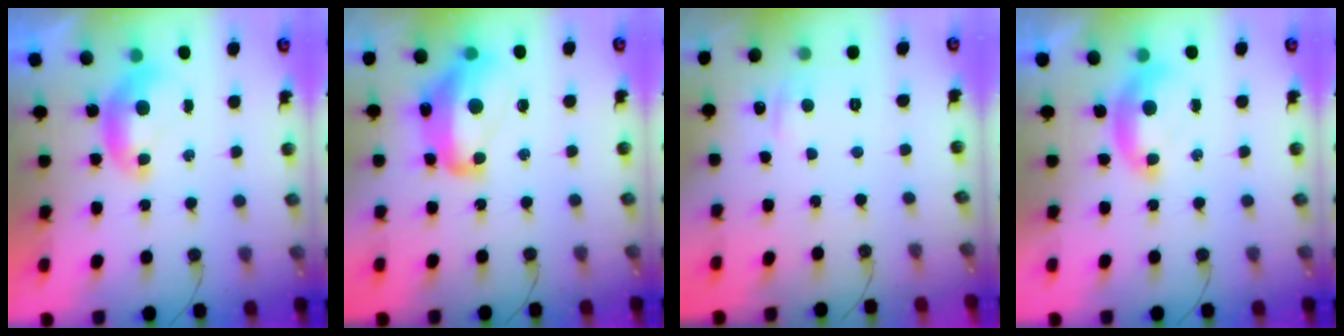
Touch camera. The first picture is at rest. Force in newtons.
{"total": 10.4, "press": 10.3, "slide": 1.9}
{"total": 0.9, "press": 0.7, "slide": 0.5}
{"total": 1.7, "press": 1.6, "slide": 0.6}